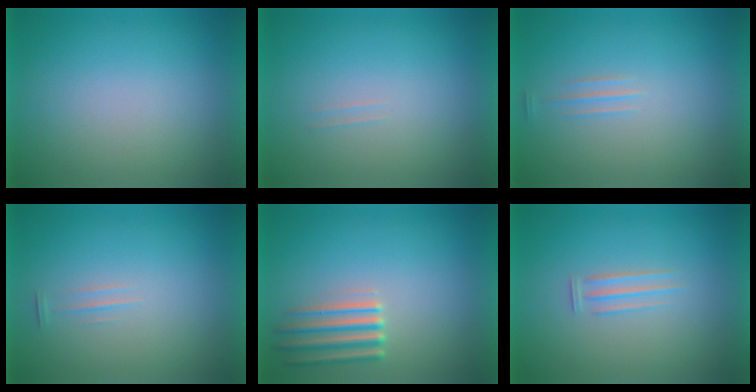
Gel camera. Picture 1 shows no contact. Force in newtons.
{"total": 1.0}
{"total": 1.3}
{"total": 1.2}
{"total": 2.3}
{"total": 1.9}